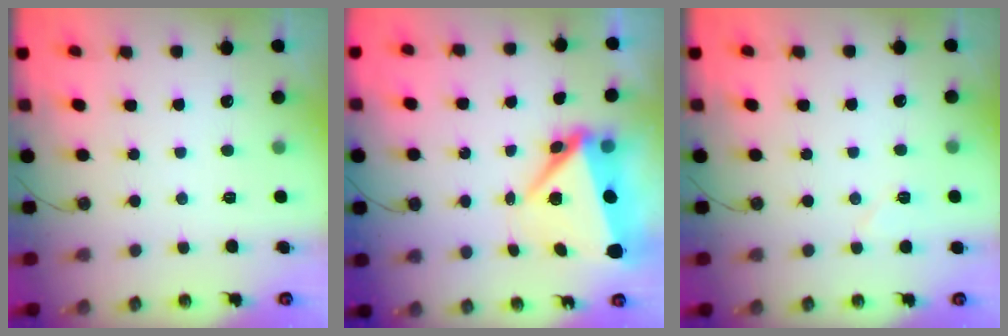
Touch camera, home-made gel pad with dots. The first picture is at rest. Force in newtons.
{"total": 8.4, "press": 8.2, "slide": 1.8}
{"total": 5.1, "press": 4.8, "slide": 1.6}